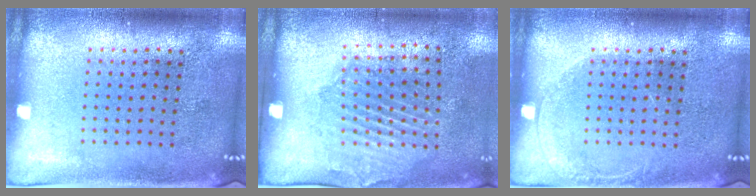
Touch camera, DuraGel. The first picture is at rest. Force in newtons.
{"total": 1.8, "press": 1.3, "slide": 1.2}
{"total": 1.0, "press": 1.0, "slide": 0.2}